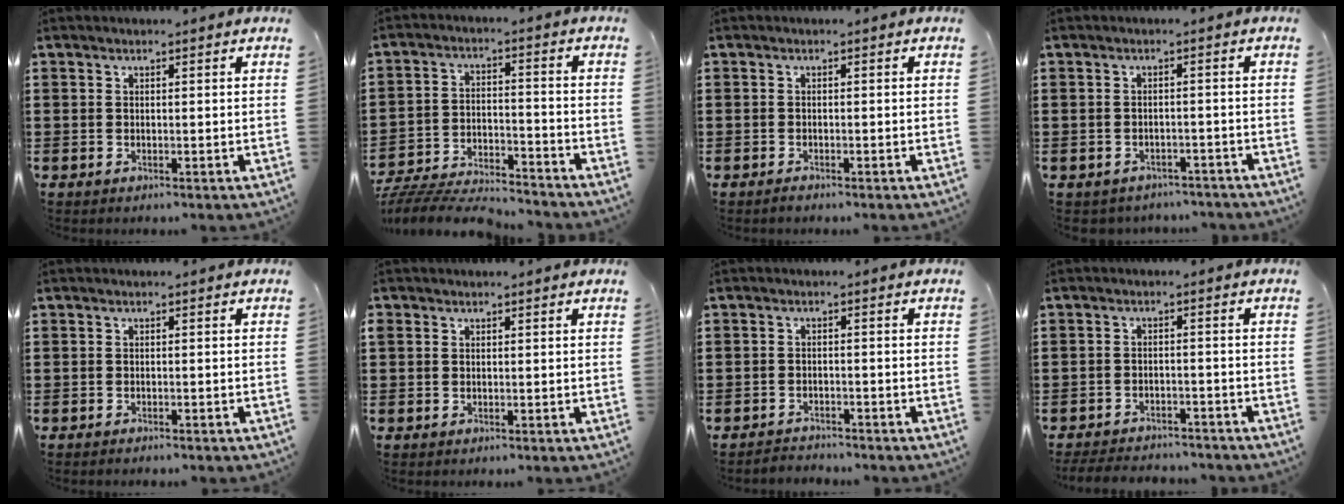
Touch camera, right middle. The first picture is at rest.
{"total": 6.9, "force": [-6.7, 0.8, 1.2], "torque": [-0.024, 0.012, -0.133]}
{"total": 0.6, "force": [-0.5, 0.1, 0.1], "torque": [-0.005, -0.003, -0.010]}
{"total": 2.0, "force": [-1.8, 0.6, -0.3], "torque": [-0.004, 0.002, -0.044]}
{"total": 0.7, "force": [-0.7, 0.1, 0.1], "torque": [-0.004, 0.000, -0.015]}
{"total": 0.6, "force": [0.3, 0.5, 0.0], "torque": [-0.001, 0.006, 0.004]}
{"total": 2.4, "force": [-2.3, 0.5, -0.3], "torque": [-0.002, 0.002, -0.053]}
{"total": 3.7, "force": [-3.6, 0.7, 0.1], "torque": [-0.012, 0.000, -0.080]}